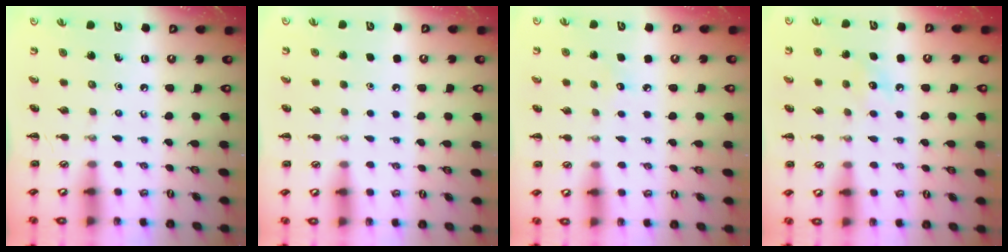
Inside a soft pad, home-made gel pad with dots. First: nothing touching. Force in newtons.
{"total": 1.8, "press": 1.8, "slide": 0.1}
{"total": 4.4, "press": 4.3, "slide": 1.2}
{"total": 6.8, "press": 6.5, "slide": 2.0}